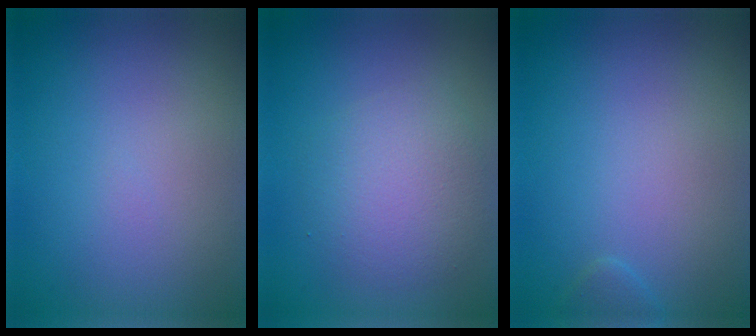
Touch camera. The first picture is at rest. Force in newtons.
{"total": 3.6, "press": 3.6, "slide": 0.0}
{"total": 0.8, "press": 0.8, "slide": 0.0}